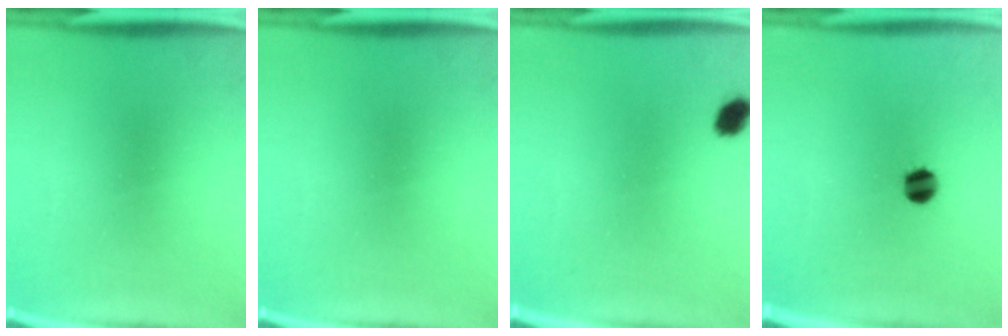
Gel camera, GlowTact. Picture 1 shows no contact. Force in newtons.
{"total": 0.0}
{"total": 2.8}
{"total": 5.0}